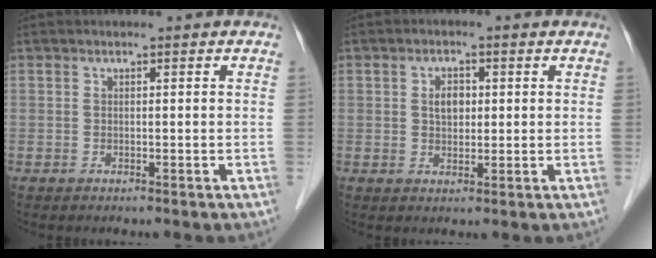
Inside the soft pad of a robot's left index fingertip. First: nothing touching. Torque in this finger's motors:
{"motor_torque": [0.21, -0.02, 0.06, 0.01]}